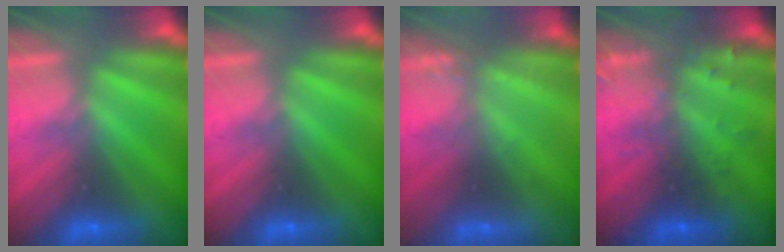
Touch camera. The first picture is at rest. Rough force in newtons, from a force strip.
{"total": 0.0}
{"total": 2.1}
{"total": 3.0}